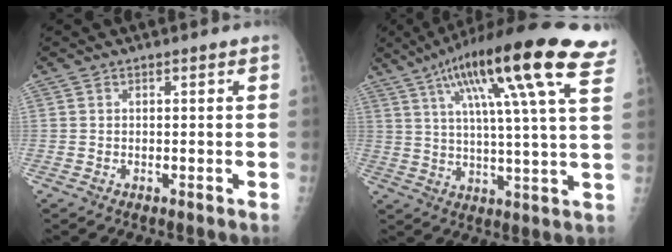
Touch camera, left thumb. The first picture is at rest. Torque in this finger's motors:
{"motor_torque": [0.47, 0.48, 1.95, -0.83, 0.49]}